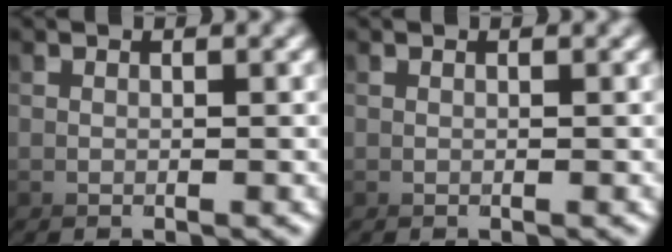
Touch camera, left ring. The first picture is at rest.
{"total": 0.0}